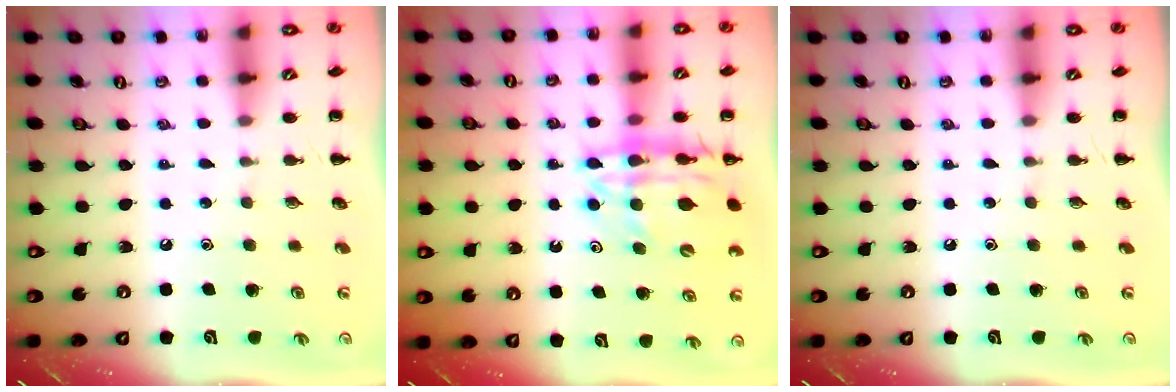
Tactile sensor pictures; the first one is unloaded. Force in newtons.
{"total": 16.9, "press": 16.5, "slide": 4.0}
{"total": 0.0}